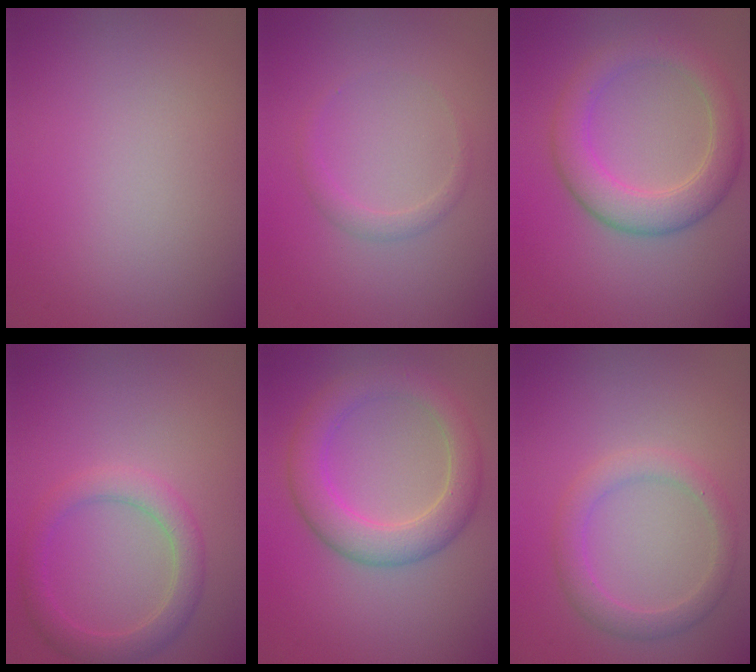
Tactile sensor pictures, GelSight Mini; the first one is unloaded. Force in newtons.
{"total": 1.2, "press": 1.2, "slide": 0.1}
{"total": 4.7, "press": 4.7, "slide": 0.1}
{"total": 3.0, "press": 3.0, "slide": 0.1}
{"total": 4.9, "press": 4.9, "slide": 0.0}
{"total": 2.6, "press": 2.6, "slide": 0.2}